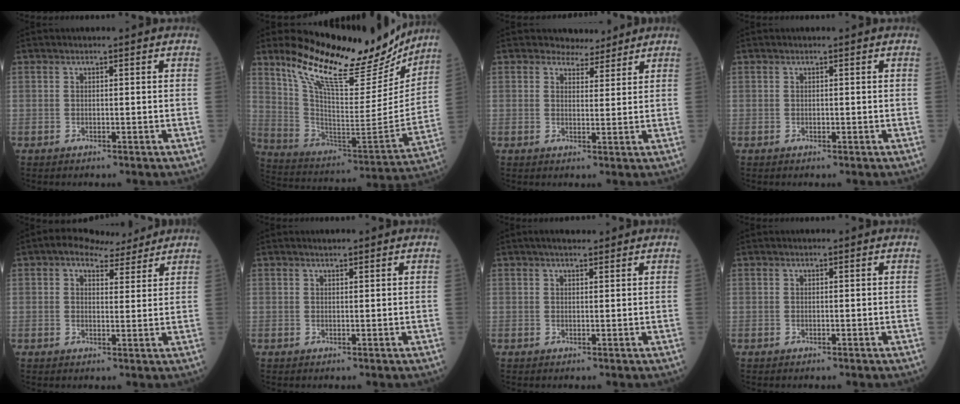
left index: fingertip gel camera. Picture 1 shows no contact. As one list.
[{"total": 22.4, "force": [18.8, 5.2, 11.0], "torque": [-0.186, -0.029, 0.295]}, {"total": 3.7, "force": [3.4, 1.4, 0.1], "torque": [-0.001, 0.000, 0.047]}, {"total": 0.0}, {"total": 5.8, "force": [4.5, 2.6, 2.5], "torque": [-0.040, 0.022, 0.068]}, {"total": 1.0, "force": [0.9, 0.1, 0.4], "torque": [-0.013, 0.006, 0.017]}, {"total": 3.0, "force": [2.5, 0.7, 1.5], "torque": [-0.024, 0.014, 0.037]}, {"total": 0.0}]